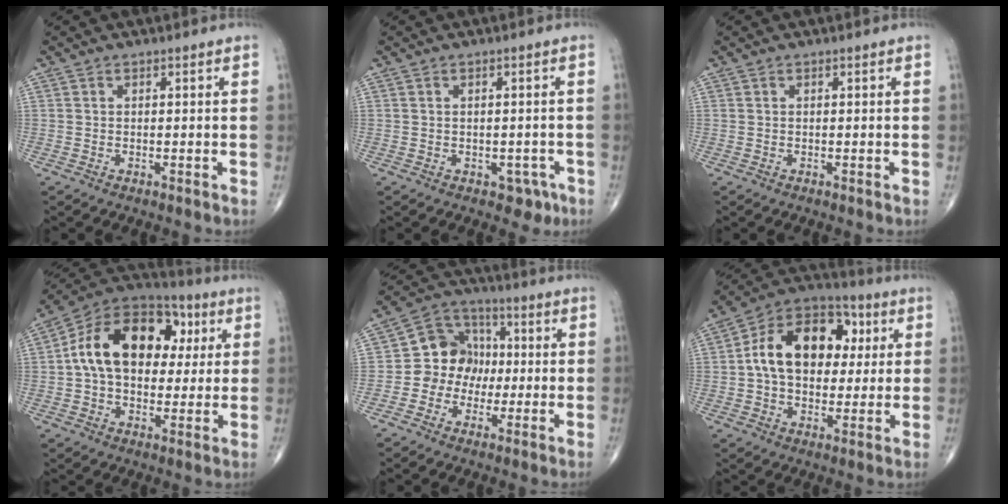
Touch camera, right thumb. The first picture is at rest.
{"total": 3.2, "force": [-1.5, 2.4, 1.6], "torque": [0.000, 0.006, -0.014]}
{"total": 0.0}
{"total": 20.3, "force": [3.4, 13.7, 14.6], "torque": [-0.214, 0.025, 0.046]}
{"total": 10.7, "force": [-0.9, 9.3, 5.3], "torque": [-0.047, 0.034, -0.029]}
{"total": 18.5, "force": [2.7, 12.7, 13.1], "torque": [-0.179, 0.022, 0.036]}